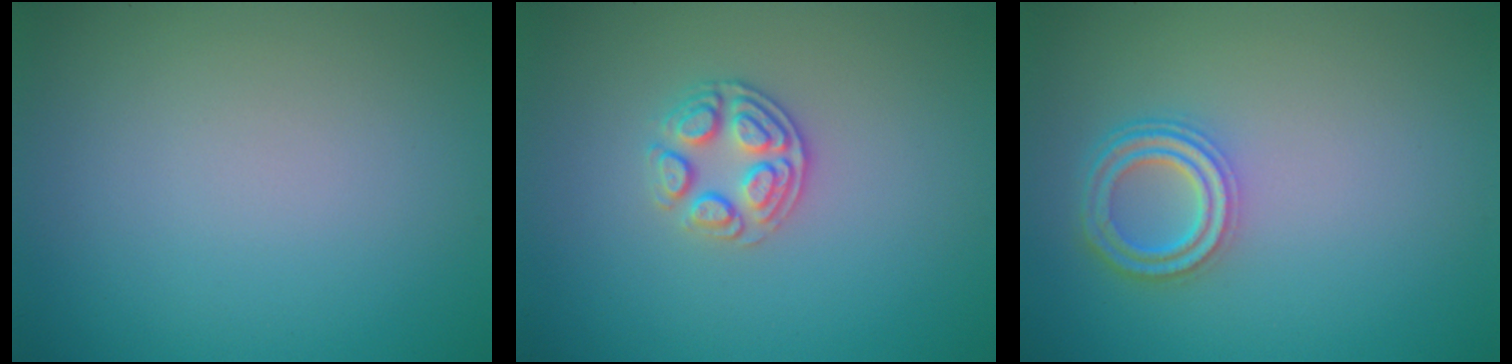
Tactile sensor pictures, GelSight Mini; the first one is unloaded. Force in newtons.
{"total": 2.7, "press": 2.5, "slide": 0.9}
{"total": 3.6, "press": 2.9, "slide": 2.2}